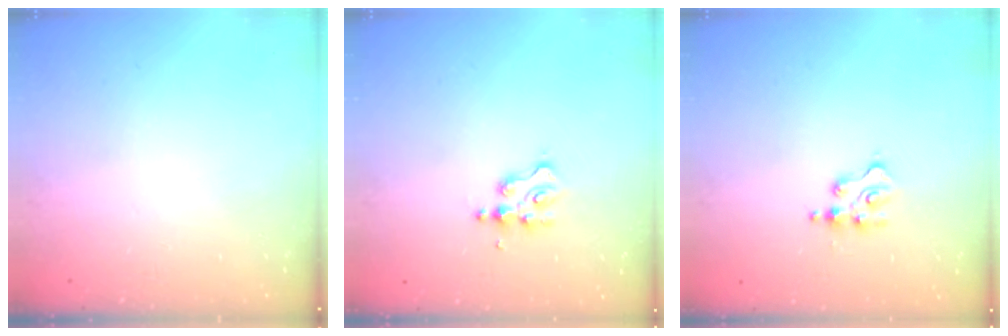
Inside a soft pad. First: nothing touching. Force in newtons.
{"total": 2.8, "press": 2.8, "slide": 0.2}
{"total": 3.8, "press": 3.8, "slide": 0.5}